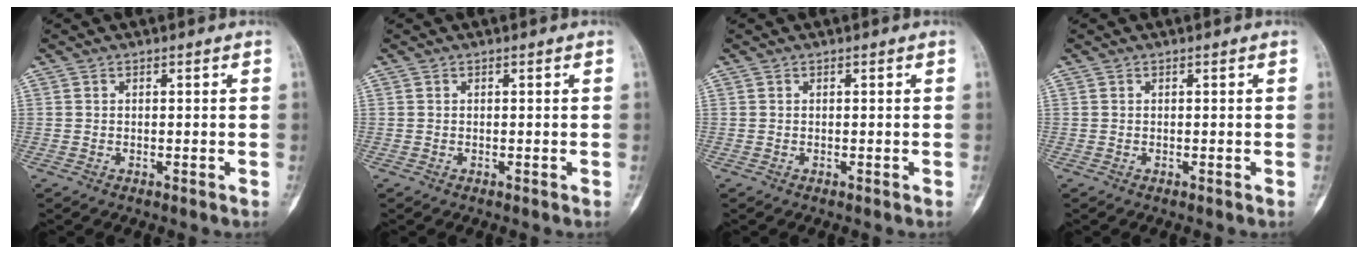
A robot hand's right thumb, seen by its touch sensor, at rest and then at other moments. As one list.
[{"total": 0.0}, {"total": 0.0}, {"total": 0.0}]